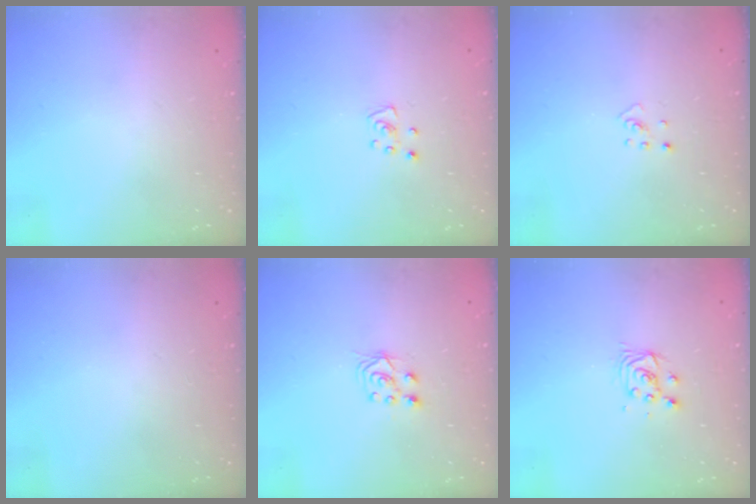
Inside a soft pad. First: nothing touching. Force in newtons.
{"total": 3.6, "press": 3.6, "slide": 0.3}
{"total": 2.5, "press": 2.4, "slide": 0.5}
{"total": 0.0}
{"total": 5.5, "press": 5.5, "slide": 0.4}
{"total": 3.8, "press": 3.7, "slide": 0.5}